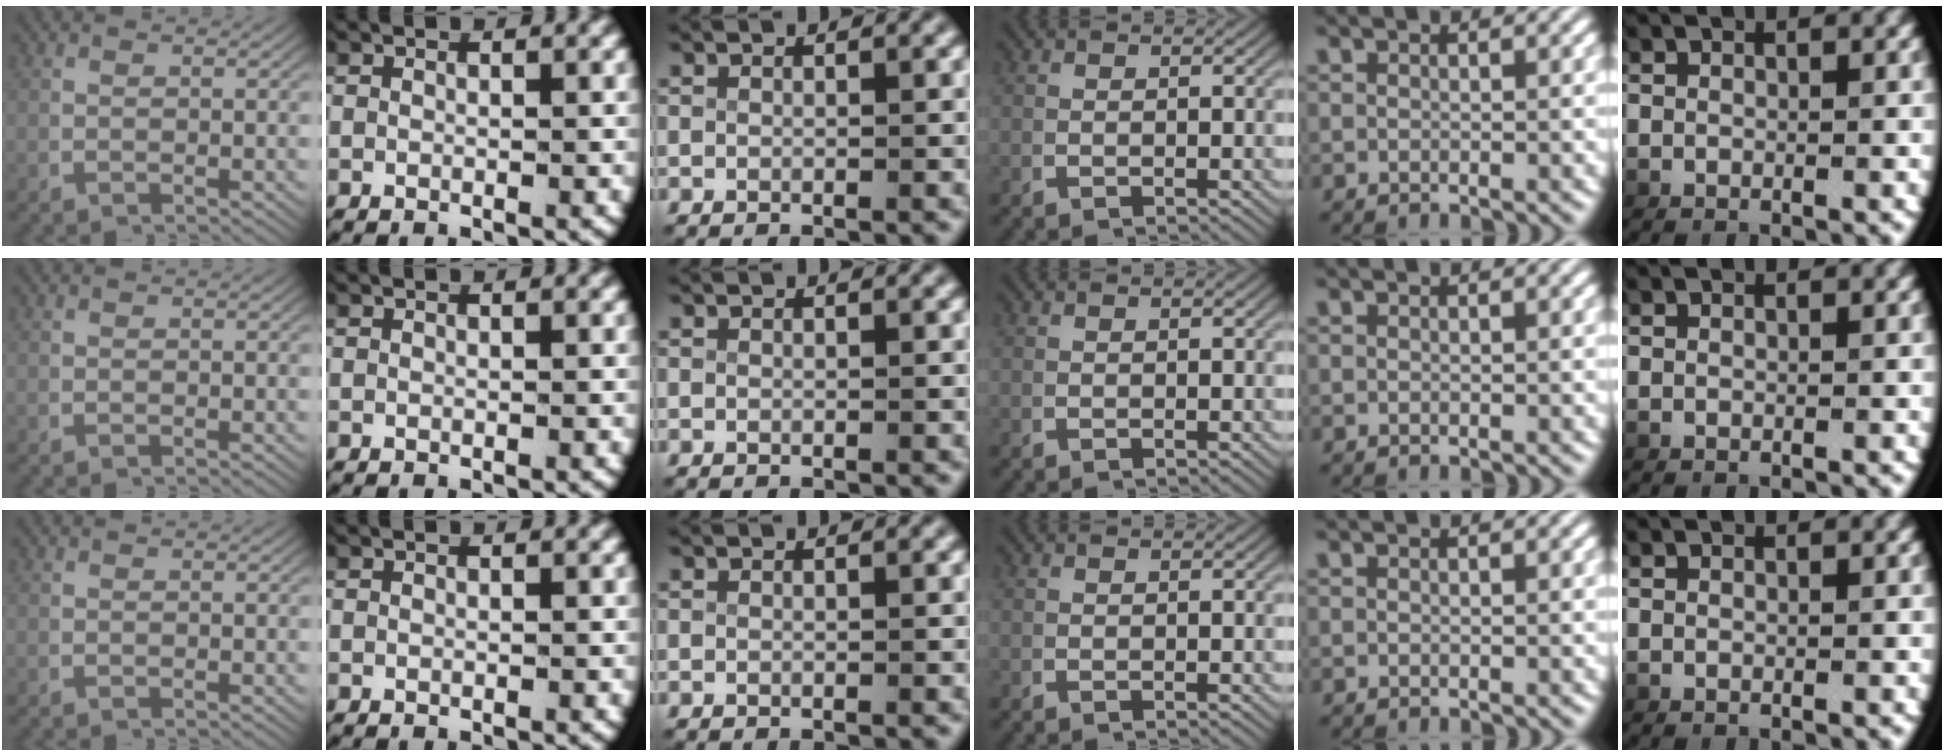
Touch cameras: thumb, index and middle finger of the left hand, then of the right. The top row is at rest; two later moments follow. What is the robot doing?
{"motion": "reach", "object": "key"}